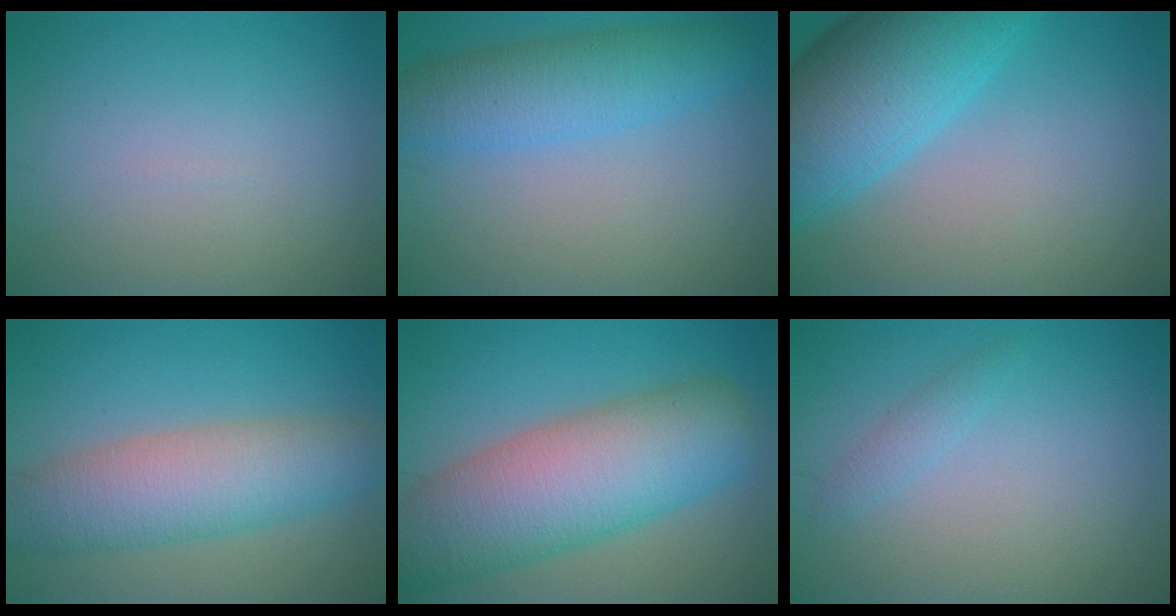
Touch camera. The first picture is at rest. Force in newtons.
{"total": 5.6, "press": 5.6, "slide": 0.2}
{"total": 10.4, "press": 10.4, "slide": 0.3}
{"total": 7.5, "press": 7.5, "slide": 0.5}
{"total": 11.3, "press": 11.3, "slide": 0.6}
{"total": 1.1, "press": 1.1, "slide": 0.1}